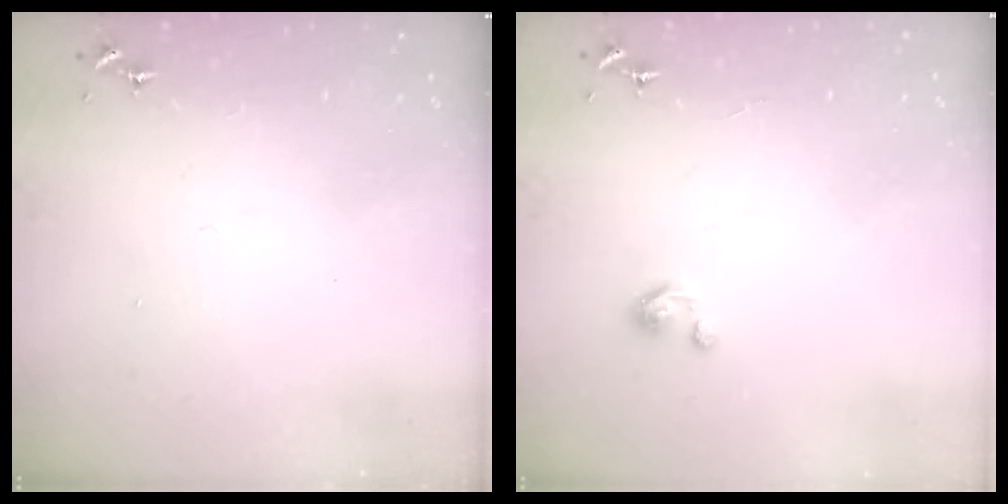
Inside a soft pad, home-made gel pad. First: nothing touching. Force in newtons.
{"total": 3.3, "press": 3.3, "slide": 0.3}